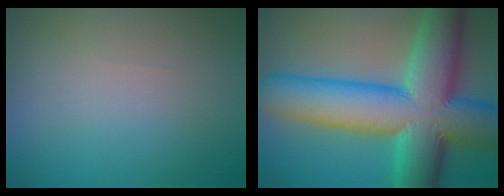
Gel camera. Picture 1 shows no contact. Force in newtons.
{"total": 15.6, "press": 15.6, "slide": 0.5}